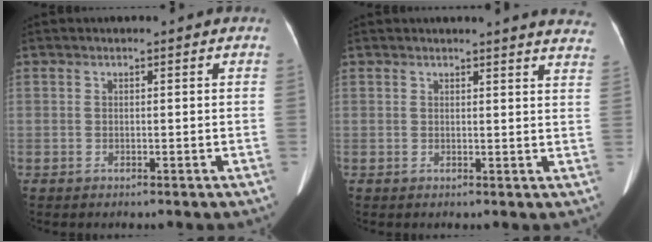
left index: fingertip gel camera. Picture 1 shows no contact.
{"total": 12.0, "force": [11.5, 0.7, 3.2], "torque": [-0.016, -0.052, 0.099]}